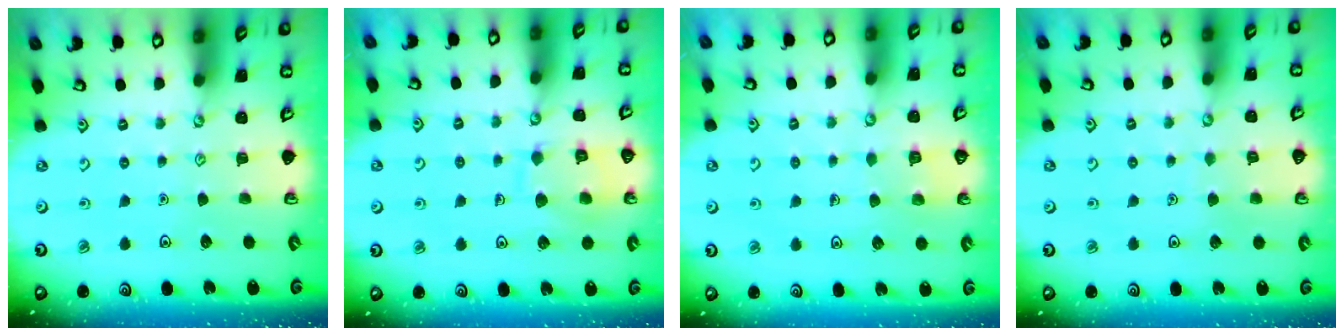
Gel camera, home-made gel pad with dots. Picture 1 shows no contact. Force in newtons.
{"total": 9.6, "press": 9.6, "slide": 0.1}
{"total": 2.9, "press": 2.9, "slide": 0.2}
{"total": 2.9, "press": 2.9, "slide": 0.3}